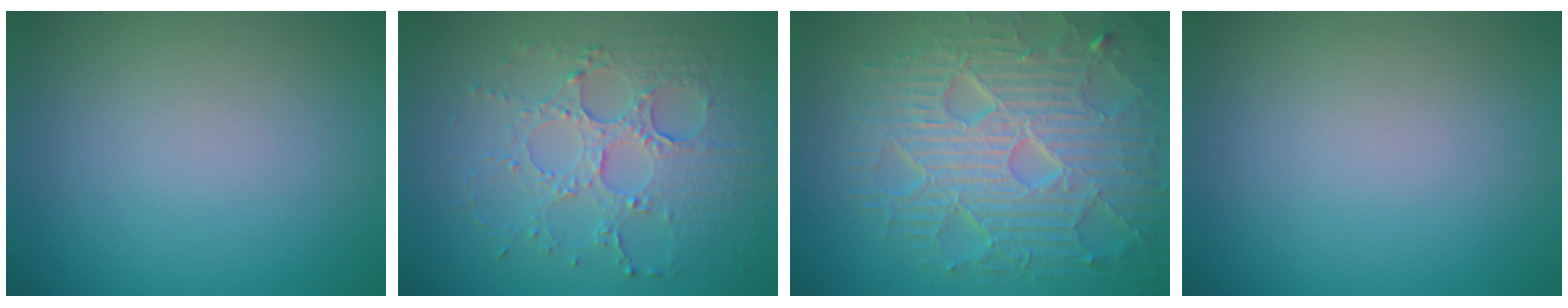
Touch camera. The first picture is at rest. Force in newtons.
{"total": 4.2, "press": 3.6, "slide": 2.1}
{"total": 9.3, "press": 6.6, "slide": 6.6}
{"total": 0.0}